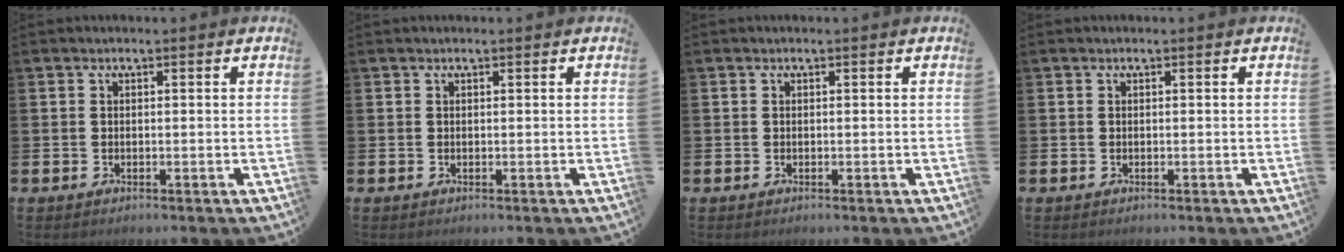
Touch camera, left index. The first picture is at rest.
{"total": 0.0}
{"total": 0.0}
{"total": 0.0}